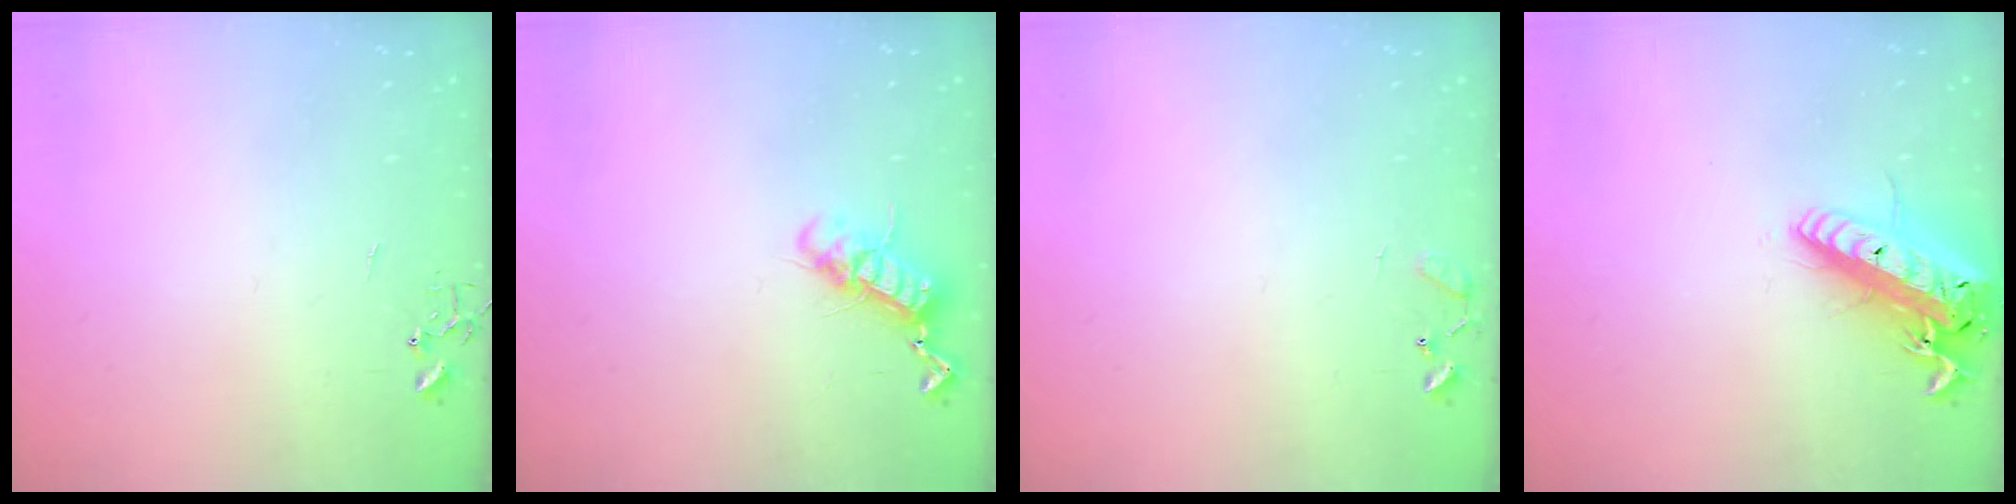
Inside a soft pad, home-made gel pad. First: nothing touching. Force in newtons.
{"total": 11.1, "press": 11.1, "slide": 0.7}
{"total": 7.6, "press": 7.5, "slide": 0.6}
{"total": 20.4, "press": 20.0, "slide": 4.2}